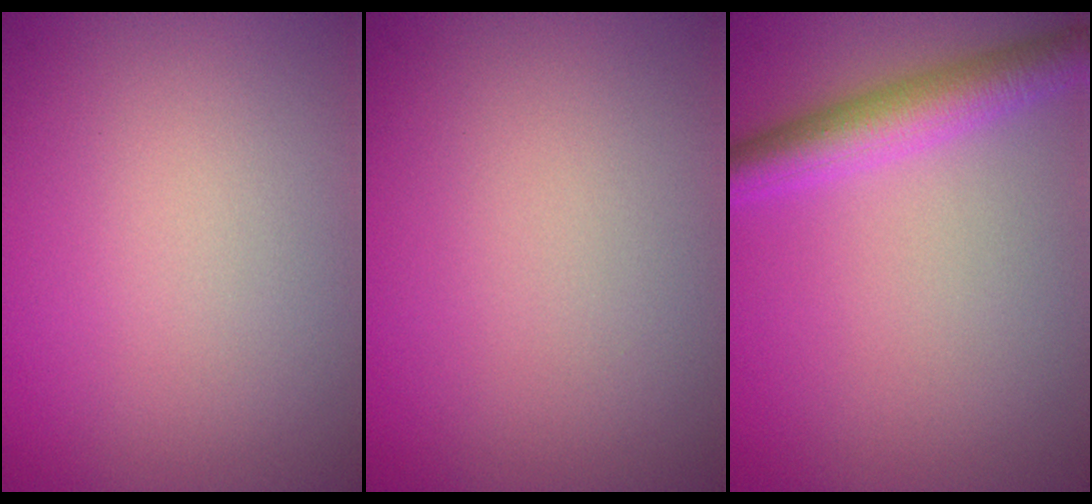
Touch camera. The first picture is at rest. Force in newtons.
{"total": 0.0}
{"total": 4.2, "press": 4.2, "slide": 0.1}